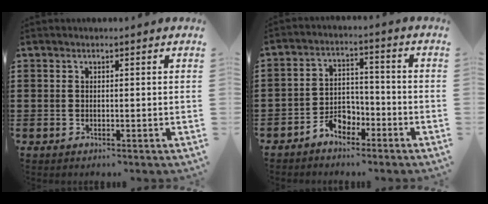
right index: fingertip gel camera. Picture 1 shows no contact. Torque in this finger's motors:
{"motor_torque": [1.29, 0.85, 0.33, 0.07]}